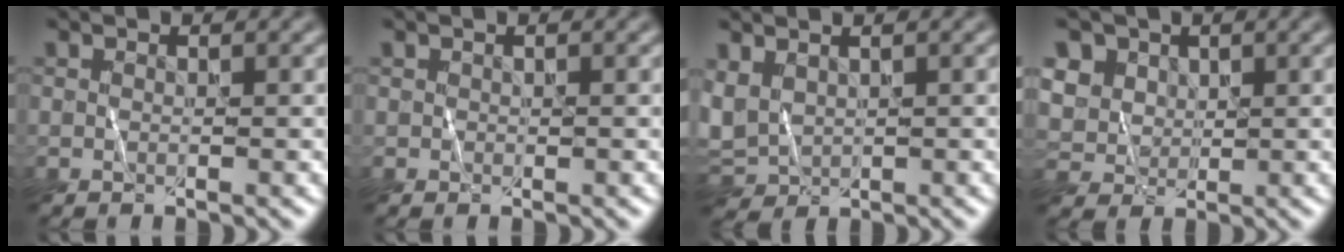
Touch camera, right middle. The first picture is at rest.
{"total": 0.0}
{"total": 3.3, "force": [0.6, 2.5, 2.0], "torque": [-0.057, -0.002, 0.012]}
{"total": 5.8, "force": [2.7, 4.8, 1.9], "torque": [-0.060, 0.014, 0.045]}